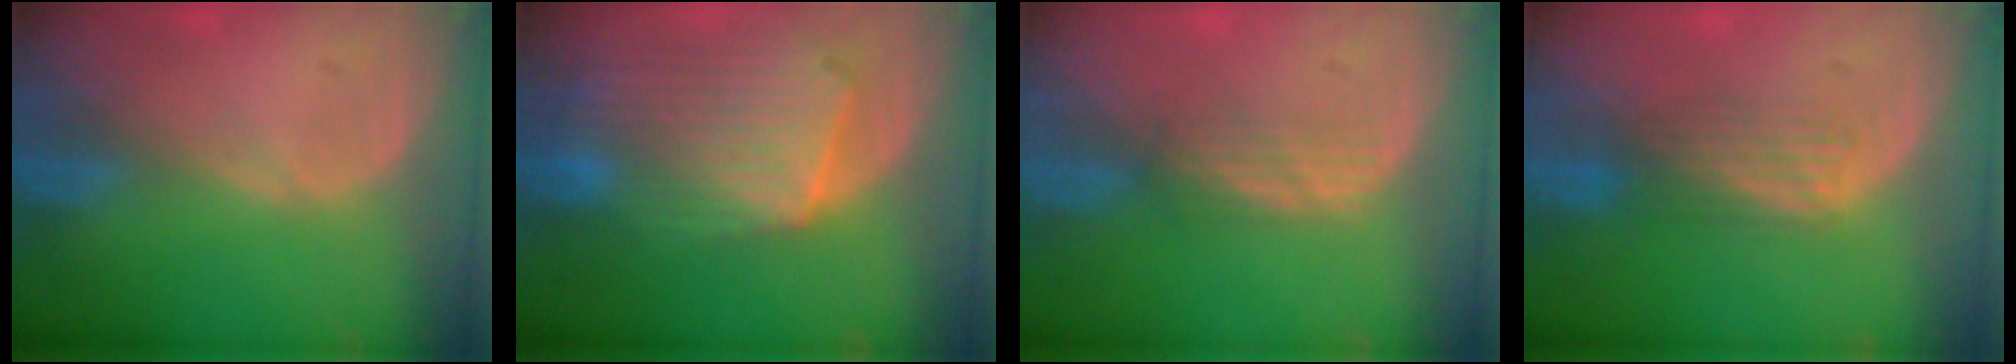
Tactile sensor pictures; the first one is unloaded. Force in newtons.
{"total": 10.8, "press": 9.4, "slide": 5.3}
{"total": 2.4, "press": 2.3, "slide": 0.6}
{"total": 3.4, "press": 3.4, "slide": 0.2}